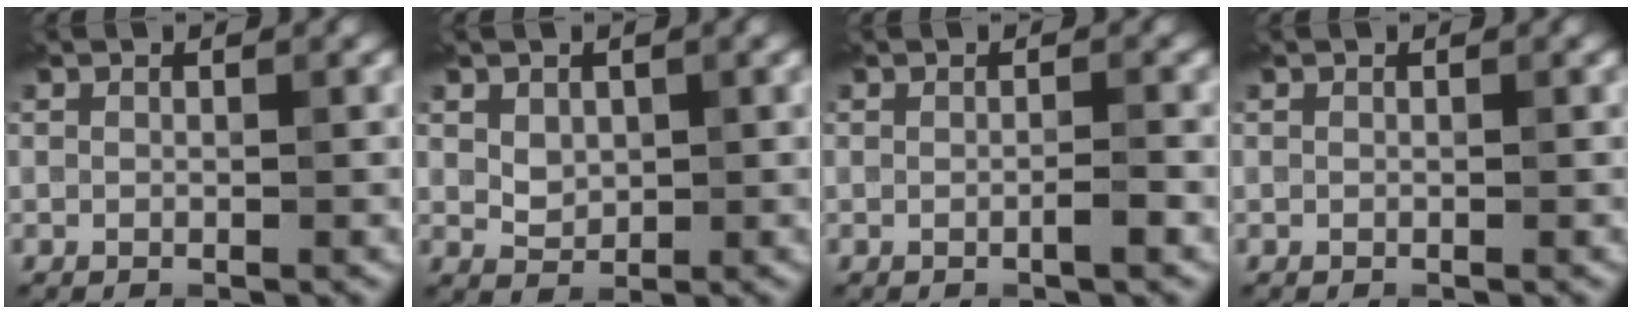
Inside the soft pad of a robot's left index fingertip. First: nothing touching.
{"total": 1.6, "force": [0.6, 1.1, 0.9], "torque": [-0.015, -0.001, 0.016]}
{"total": 1.0, "force": [-0.3, -0.2, 0.9], "torque": [-0.012, 0.003, -0.005]}
{"total": 0.0}